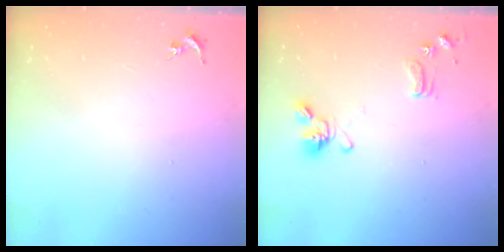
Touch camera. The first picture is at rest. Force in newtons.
{"total": 13.7, "press": 13.6, "slide": 2.1}